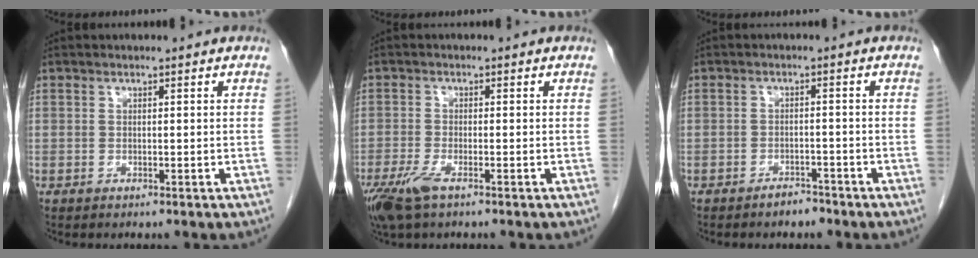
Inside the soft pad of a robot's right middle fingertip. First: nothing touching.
{"total": 4.8, "force": [-3.0, 1.1, 3.6], "torque": [-0.082, -0.014, -0.056]}
{"total": 2.1, "force": [-1.9, 0.8, 0.7], "torque": [-0.016, 0.000, -0.027]}